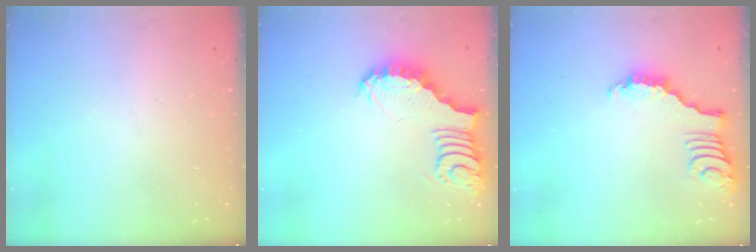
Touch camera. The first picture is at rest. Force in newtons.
{"total": 3.7, "press": 3.6, "slide": 0.6}
{"total": 2.9, "press": 2.8, "slide": 0.4}